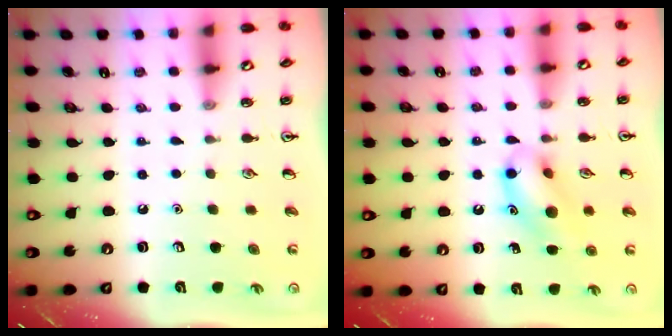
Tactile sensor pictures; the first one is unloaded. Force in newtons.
{"total": 12.2, "press": 11.9, "slide": 2.4}